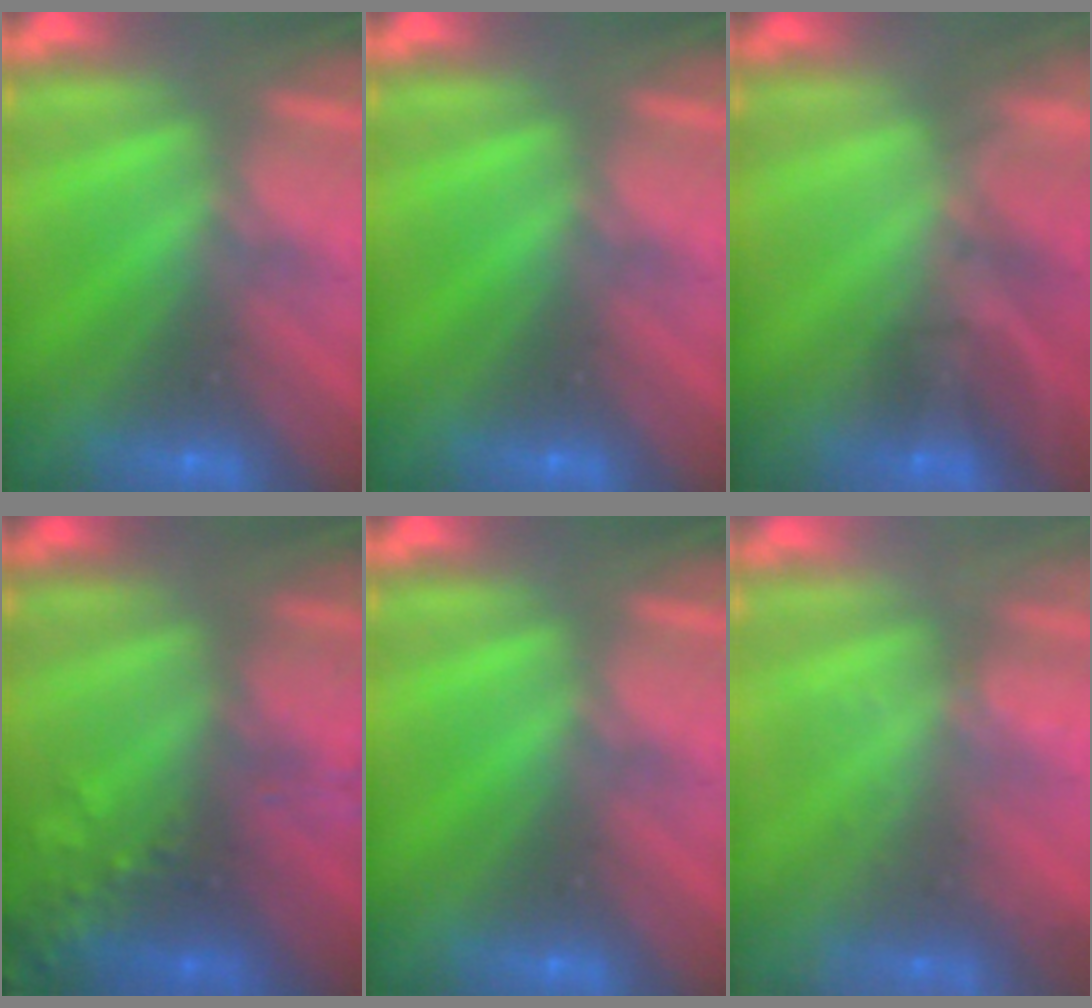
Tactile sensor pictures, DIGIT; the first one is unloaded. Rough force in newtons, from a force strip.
{"total": 0.0}
{"total": 1.7}
{"total": 9.1}
{"total": 0.0}
{"total": 2.3}